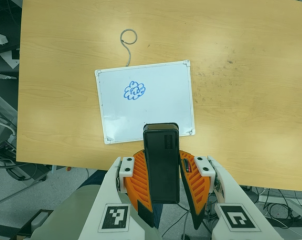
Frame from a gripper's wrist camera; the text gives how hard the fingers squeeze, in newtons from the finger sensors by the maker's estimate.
{"total": 9.4, "left": 8.2, "right": 10.5}